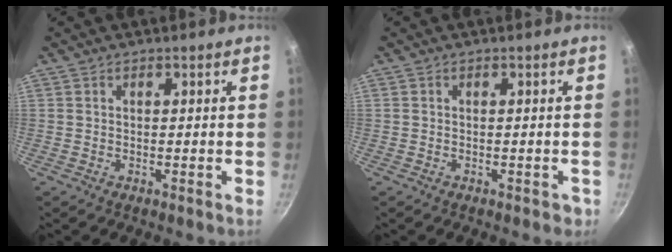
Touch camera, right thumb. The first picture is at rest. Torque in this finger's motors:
{"motor_torque": [-0.21, -0.05, -0.30, -0.06, -0.01]}